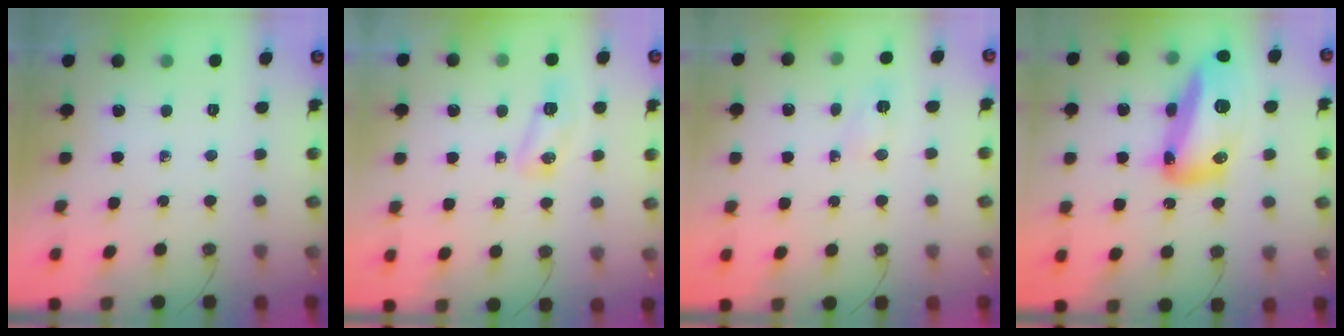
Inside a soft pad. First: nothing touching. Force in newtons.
{"total": 5.5, "press": 5.5, "slide": 0.5}
{"total": 3.6, "press": 3.4, "slide": 1.2}
{"total": 19.2, "press": 19.0, "slide": 2.6}